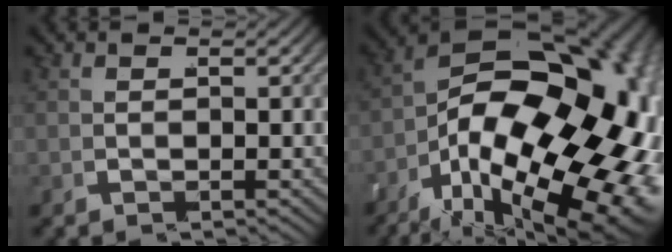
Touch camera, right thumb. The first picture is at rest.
{"total": 28.6, "force": [-3.6, 17.8, 22.1], "torque": [-0.369, -0.068, -0.016]}